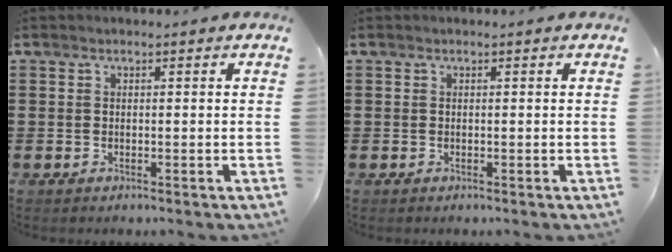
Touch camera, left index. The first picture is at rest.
{"total": 0.0}